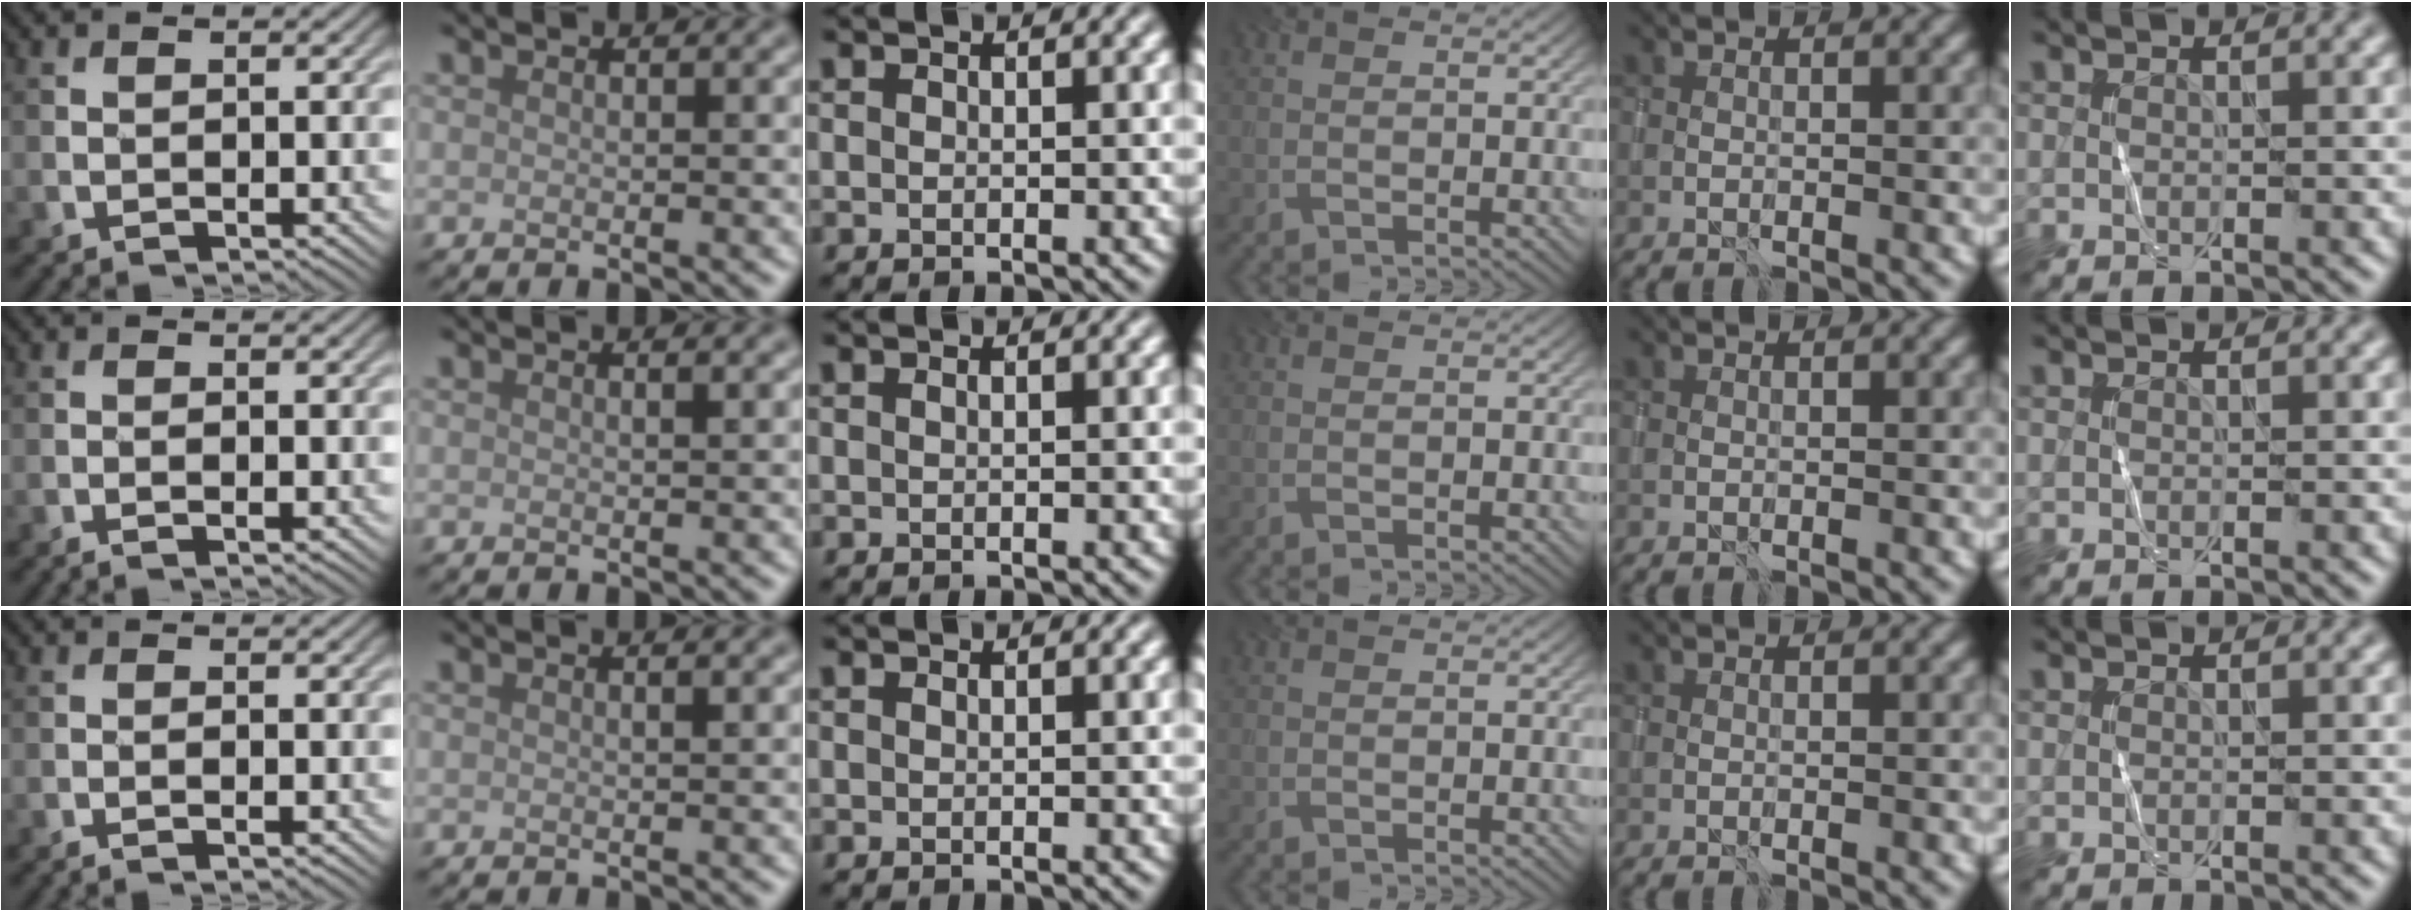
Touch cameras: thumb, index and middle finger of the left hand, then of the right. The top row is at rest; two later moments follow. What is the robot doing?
{"motion": "wrap", "object": "sponge"}